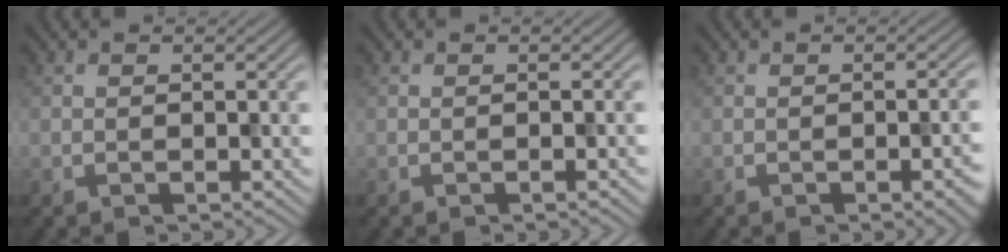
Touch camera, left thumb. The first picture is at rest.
{"total": 0.7, "force": [-0.3, 0.0, 0.6], "torque": [-0.007, 0.002, -0.005]}
{"total": 3.5, "force": [-1.2, 0.9, 3.2], "torque": [-0.037, 0.000, -0.015]}